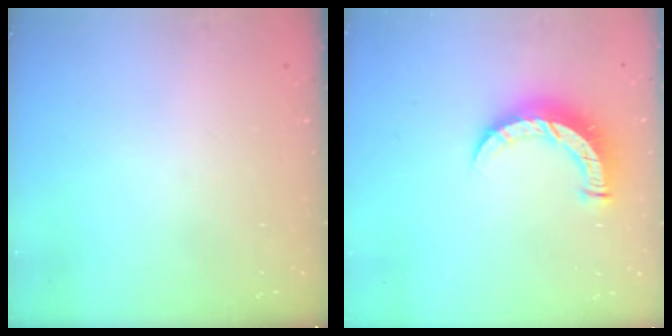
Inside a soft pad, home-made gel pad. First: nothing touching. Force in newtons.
{"total": 9.2, "press": 9.1, "slide": 0.6}